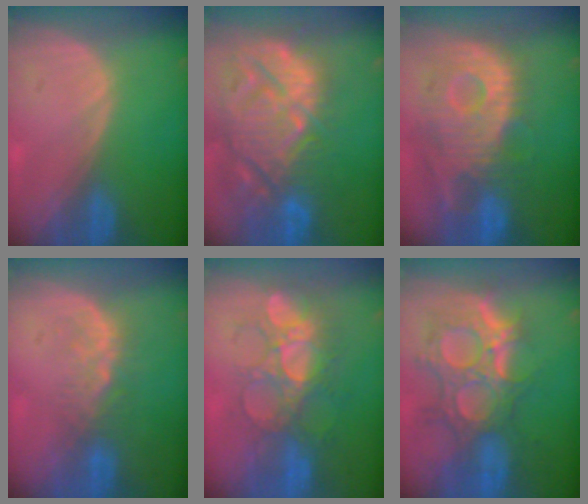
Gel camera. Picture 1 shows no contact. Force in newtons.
{"total": 14.9, "press": 12.8, "slide": 7.7}
{"total": 12.3, "press": 10.9, "slide": 5.6}
{"total": 4.4, "press": 4.0, "slide": 1.9}
{"total": 9.0, "press": 8.6, "slide": 2.5}
{"total": 12.0, "press": 10.7, "slide": 5.3}